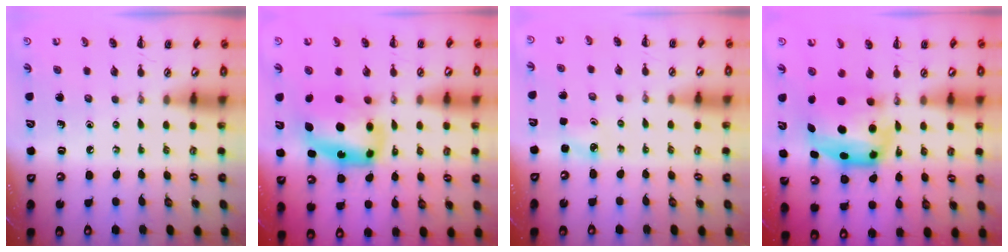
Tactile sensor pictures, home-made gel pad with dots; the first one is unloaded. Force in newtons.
{"total": 9.8, "press": 9.5, "slide": 2.5}
{"total": 2.5, "press": 2.4, "slide": 0.8}
{"total": 7.1, "press": 6.9, "slide": 1.6}